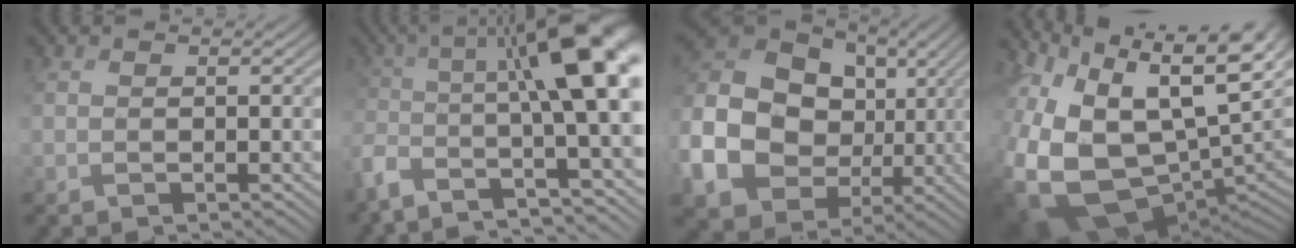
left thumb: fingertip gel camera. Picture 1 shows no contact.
{"total": 14.1, "force": [-4.0, 4.1, 12.9], "torque": [-0.212, 0.000, -0.070]}
{"total": 16.6, "force": [-1.0, 13.4, 9.7], "torque": [-0.252, -0.005, -0.020]}
{"total": 17.8, "force": [0.4, 11.3, 13.7], "torque": [-0.265, -0.025, 0.038]}